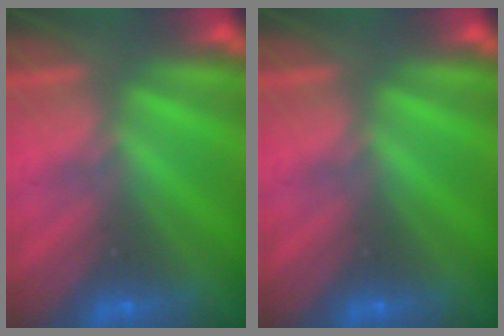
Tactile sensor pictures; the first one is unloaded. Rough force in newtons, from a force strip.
{"total": 0.0}